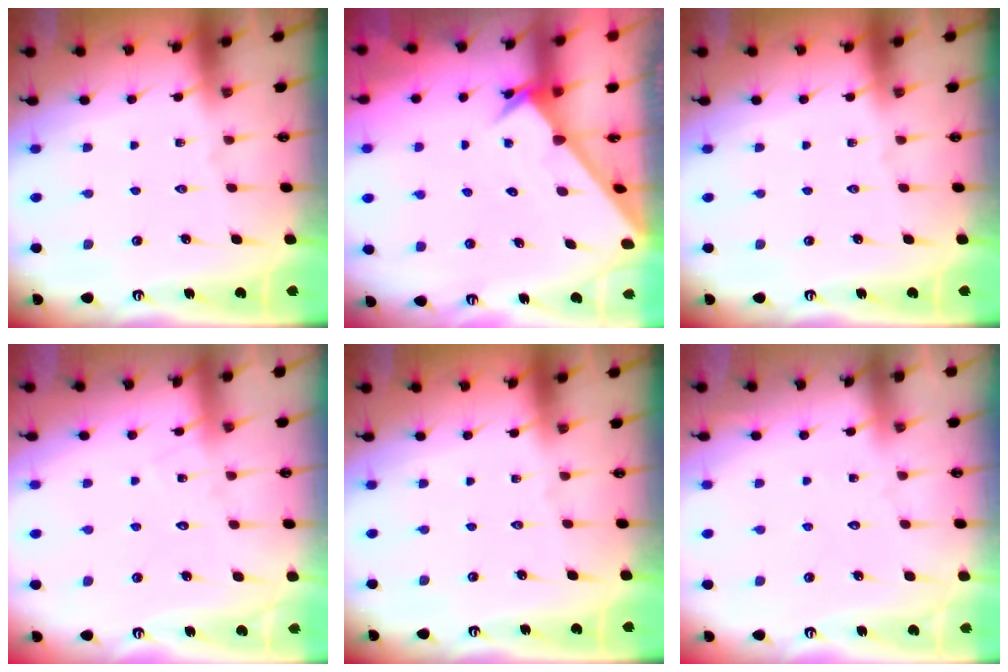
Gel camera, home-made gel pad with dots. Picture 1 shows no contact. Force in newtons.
{"total": 2.9, "press": 2.9, "slide": 0.1}
{"total": 0.0}
{"total": 6.3, "press": 6.3, "slide": 0.5}
{"total": 0.0}
{"total": 3.4, "press": 3.4, "slide": 0.4}